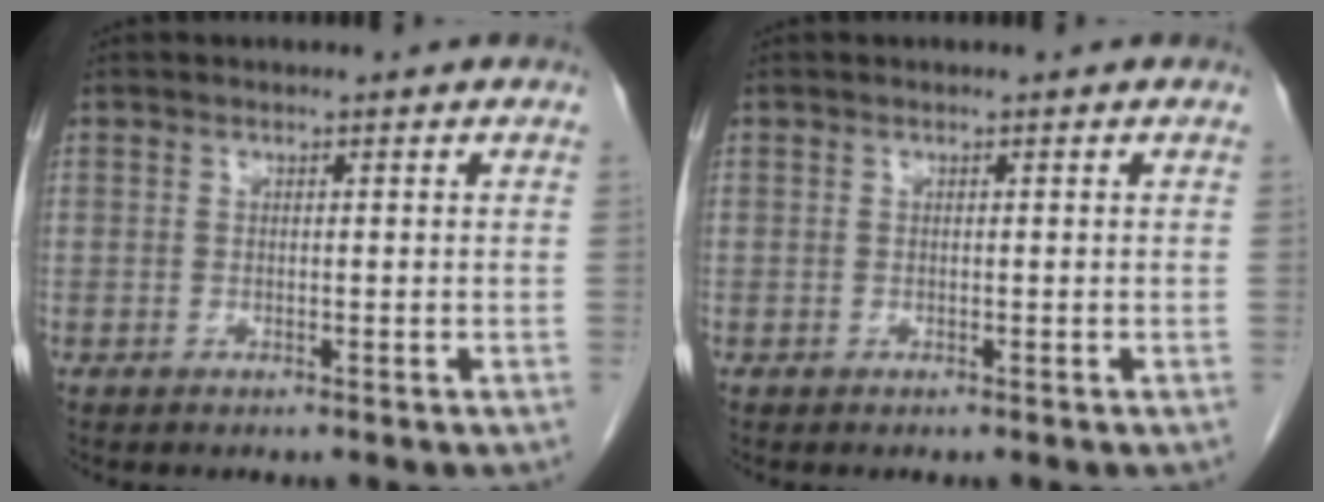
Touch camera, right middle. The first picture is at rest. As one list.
[{"total": 0.0}]